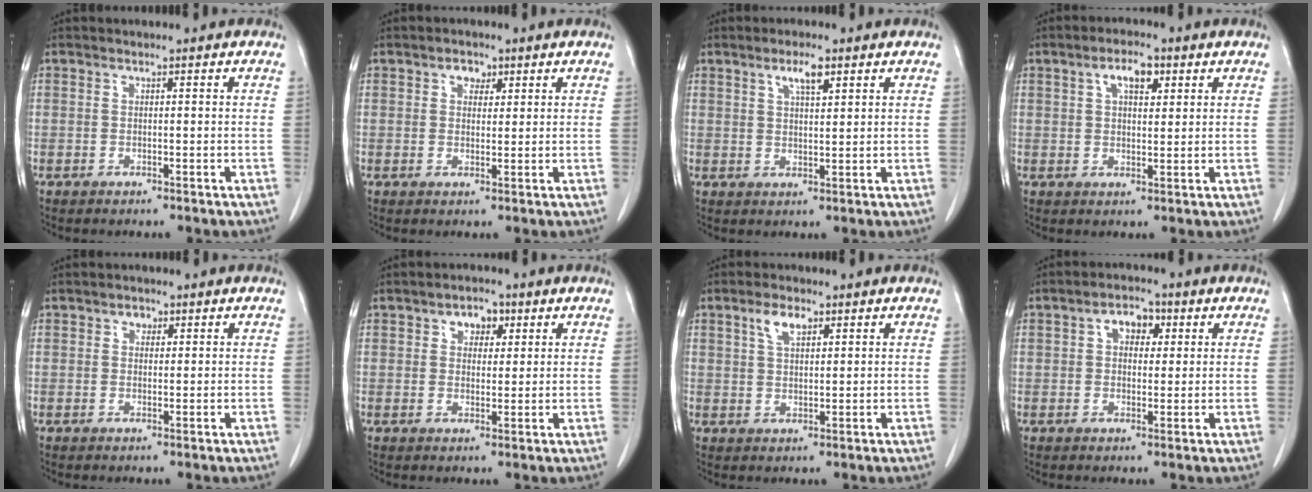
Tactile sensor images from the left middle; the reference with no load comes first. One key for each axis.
{"total": 2.4, "fx": 1.2, "fy": 1.7, "fz": 1.2, "tx": -0.017, "ty": 0.005, "tz": 0.019}
{"total": 3.8, "fx": 2.2, "fy": 0.9, "fz": 2.9, "tx": -0.055, "ty": 0.003, "tz": 0.040}
{"total": 4.8, "fx": 2.2, "fy": 2.0, "fz": 3.8, "tx": -0.066, "ty": 0.010, "tz": 0.037}
{"total": 1.5, "fx": 0.8, "fy": 1.1, "fz": 0.7, "tx": -0.007, "ty": 0.002, "tz": 0.010}
{"total": 3.7, "fx": 1.8, "fy": 2.4, "fz": 2.2, "tx": -0.030, "ty": 0.010, "tz": 0.028}
{"total": 3.8, "fx": 2.1, "fy": 1.7, "fz": 2.7, "tx": -0.054, "ty": 0.007, "tz": 0.042}
{"total": 4.5, "fx": 1.6, "fy": 2.8, "fz": 3.1, "tx": -0.049, "ty": 0.018, "tz": 0.025}